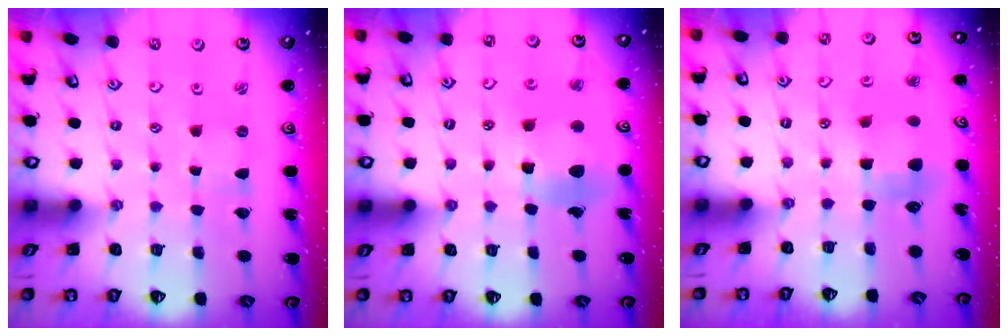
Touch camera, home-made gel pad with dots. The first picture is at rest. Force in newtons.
{"total": 11.5, "press": 11.4, "slide": 1.3}
{"total": 6.8, "press": 6.8, "slide": 0.6}